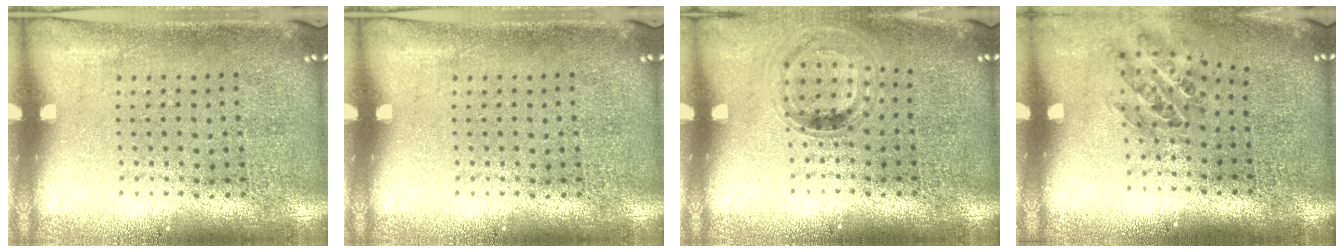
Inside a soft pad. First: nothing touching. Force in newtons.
{"total": 0.0}
{"total": 0.8, "press": 0.7, "slide": 0.2}
{"total": 1.0, "press": 1.0, "slide": 0.3}